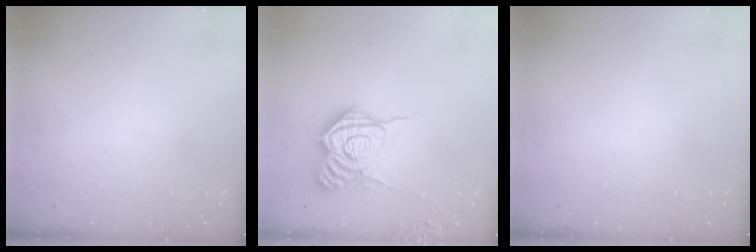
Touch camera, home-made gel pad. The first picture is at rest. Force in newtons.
{"total": 15.9, "press": 15.9, "slide": 1.0}
{"total": 0.0}